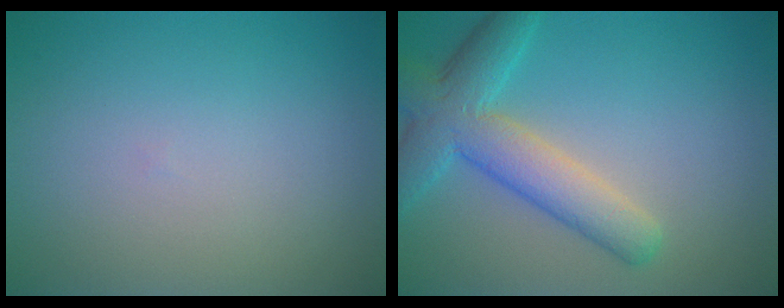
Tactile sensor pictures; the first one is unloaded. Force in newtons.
{"total": 6.1, "press": 6.1, "slide": 0.3}